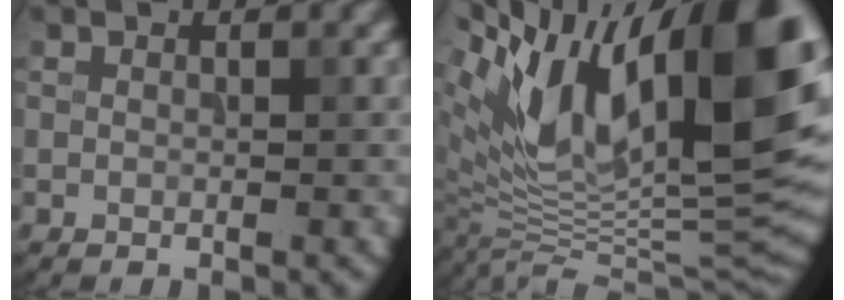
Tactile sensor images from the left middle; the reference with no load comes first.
{"total": 17.3, "force": [5.5, 7.7, 14.5], "torque": [-0.223, 0.008, 0.090]}